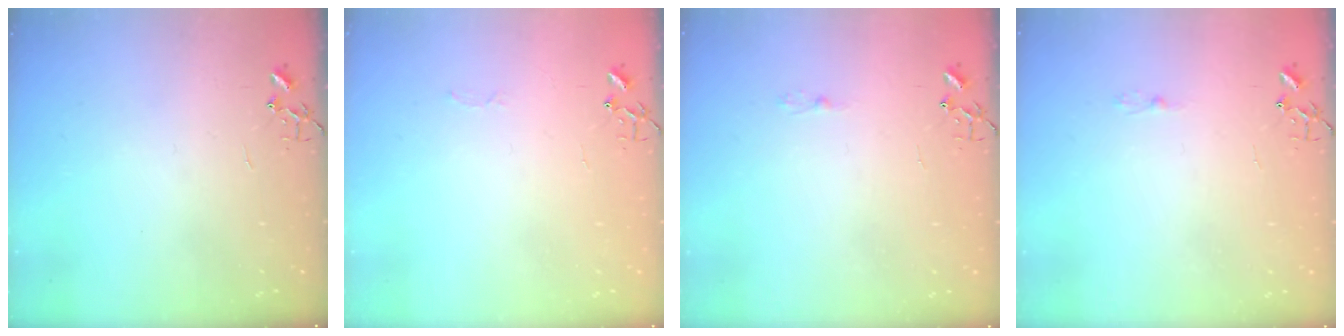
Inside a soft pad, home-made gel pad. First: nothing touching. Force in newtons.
{"total": 2.5, "press": 2.5, "slide": 0.4}
{"total": 2.5, "press": 2.5, "slide": 0.3}
{"total": 2.5, "press": 2.5, "slide": 0.3}